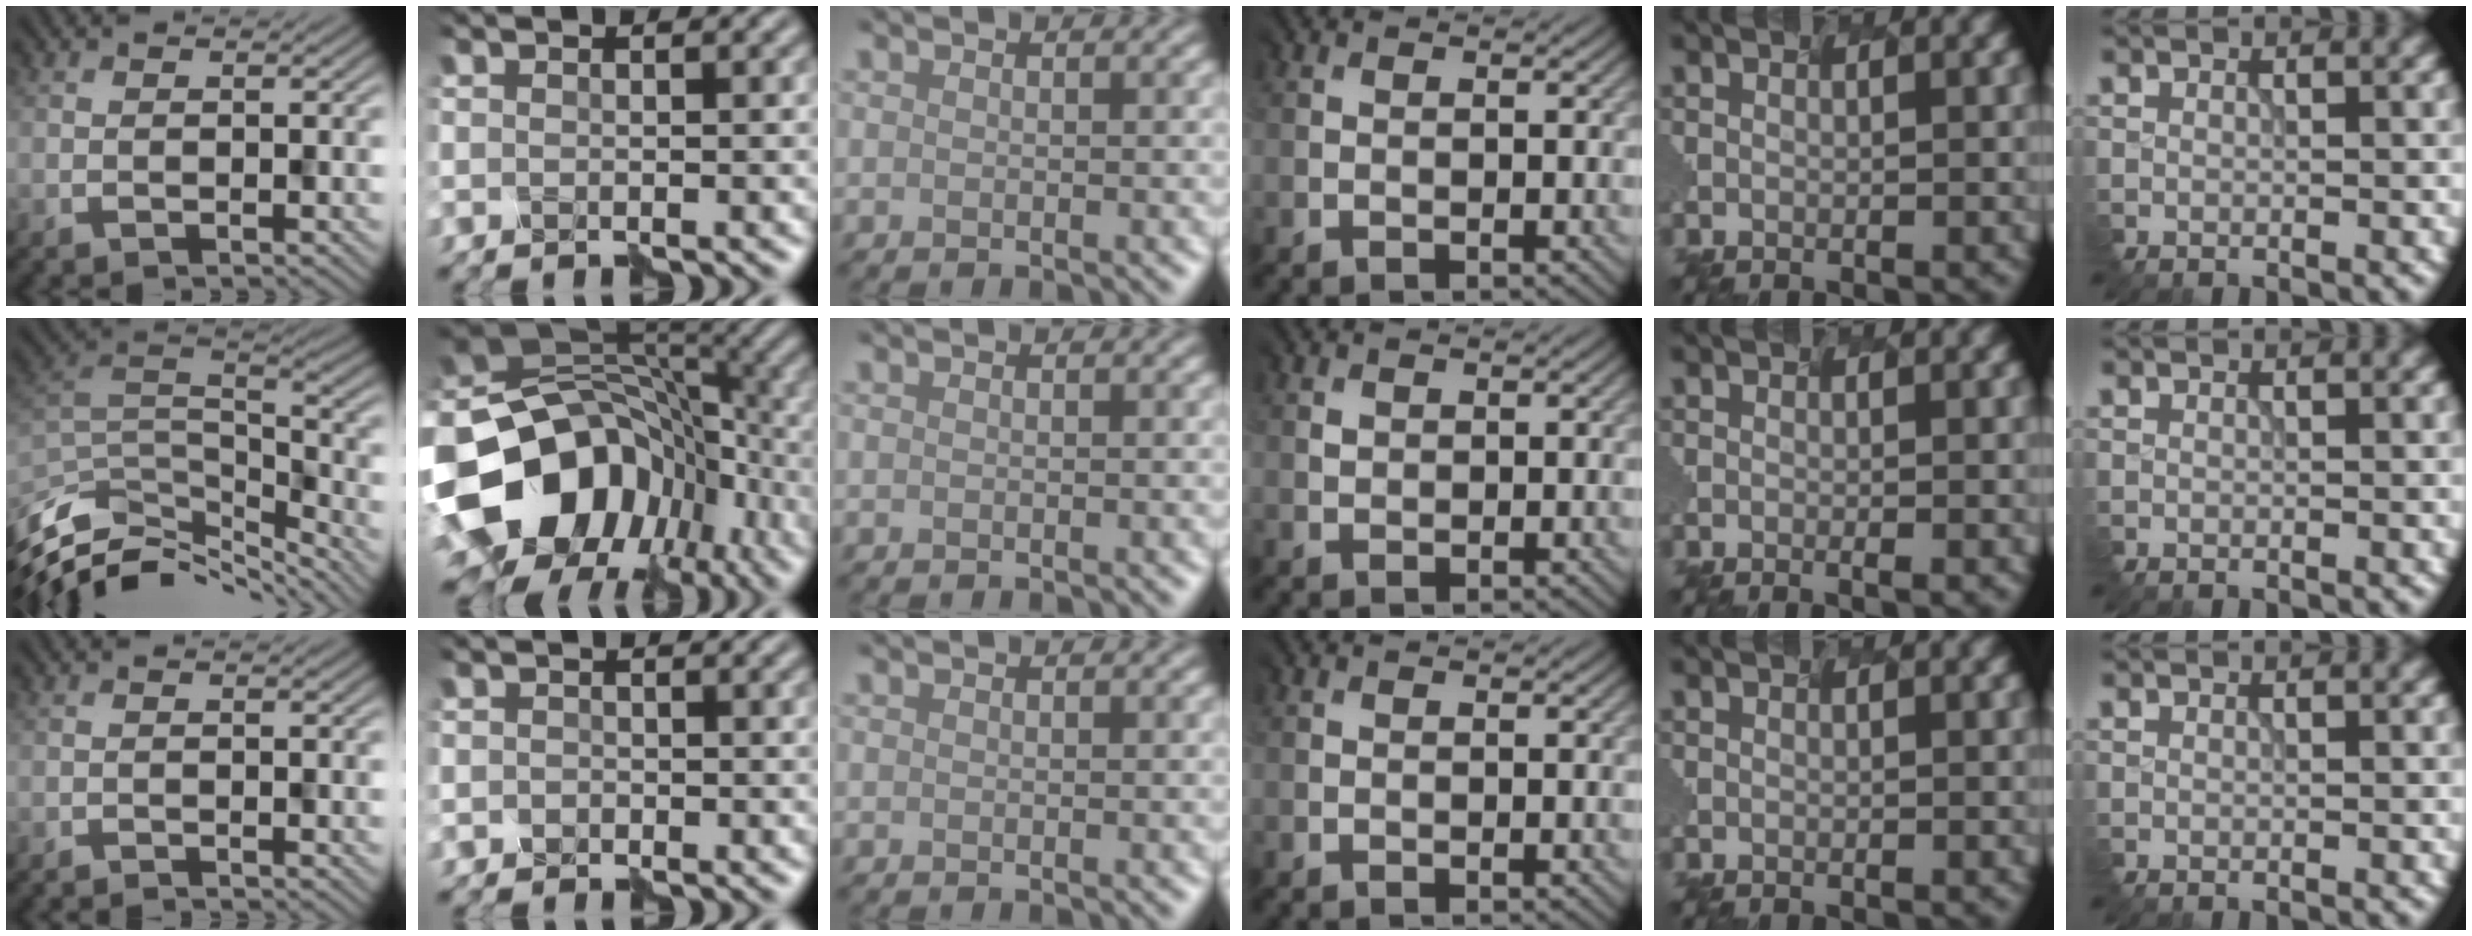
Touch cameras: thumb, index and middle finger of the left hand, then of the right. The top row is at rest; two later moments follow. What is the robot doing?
{"motion": "disassemble", "object": "puzzle pieces"}